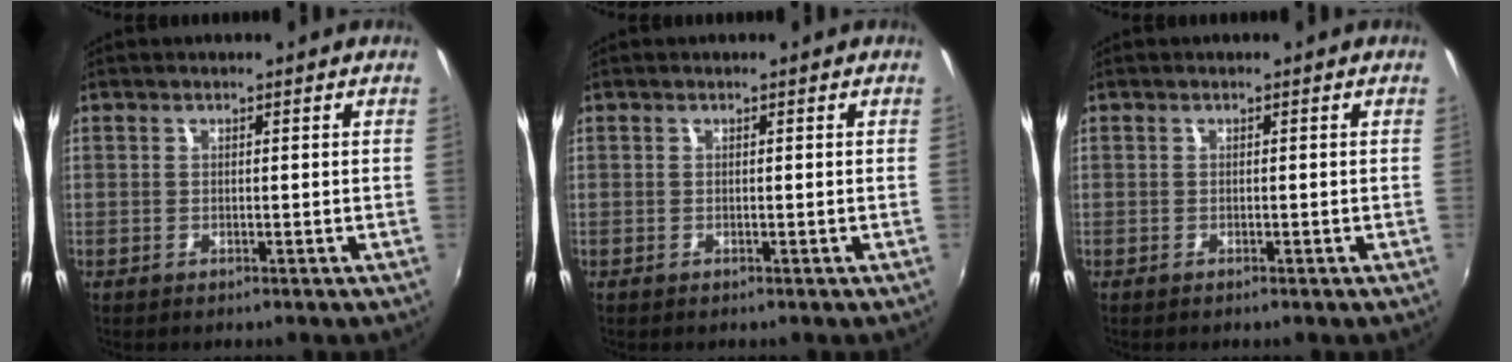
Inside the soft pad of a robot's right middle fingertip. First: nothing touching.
{"total": 0.0}
{"total": 0.0}